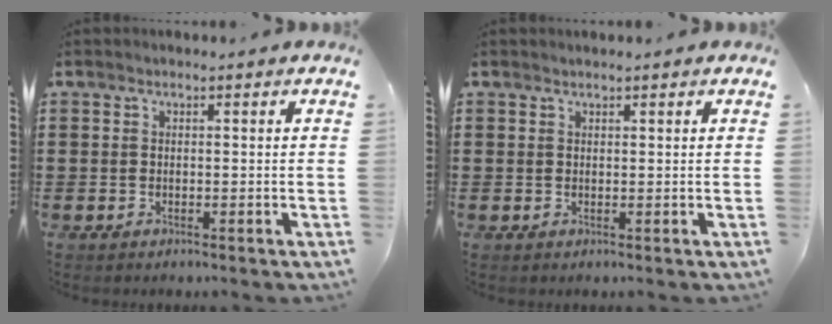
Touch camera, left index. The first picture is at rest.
{"total": 0.7, "force": [0.6, 0.2, 0.1], "torque": [-0.004, 0.001, 0.013]}